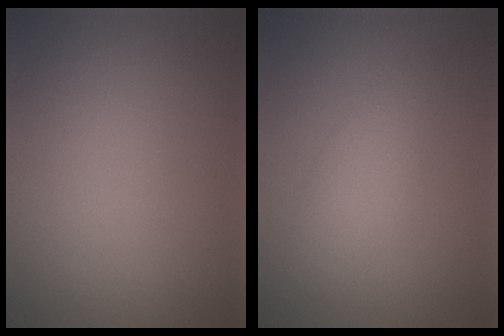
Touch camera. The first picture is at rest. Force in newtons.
{"total": 2.7, "press": 2.7, "slide": 0.2}